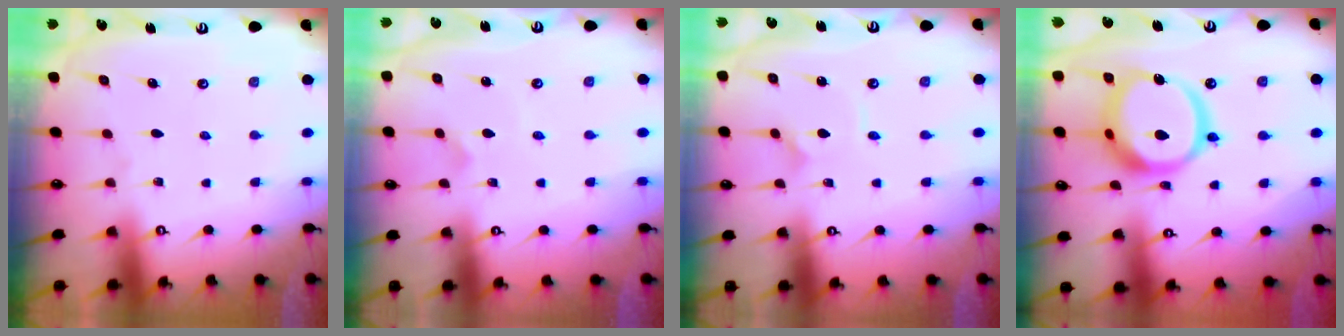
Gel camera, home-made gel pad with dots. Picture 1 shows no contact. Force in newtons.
{"total": 1.7, "press": 1.6, "slide": 0.5}
{"total": 2.3, "press": 2.3, "slide": 0.2}
{"total": 18.3, "press": 18.1, "slide": 2.1}